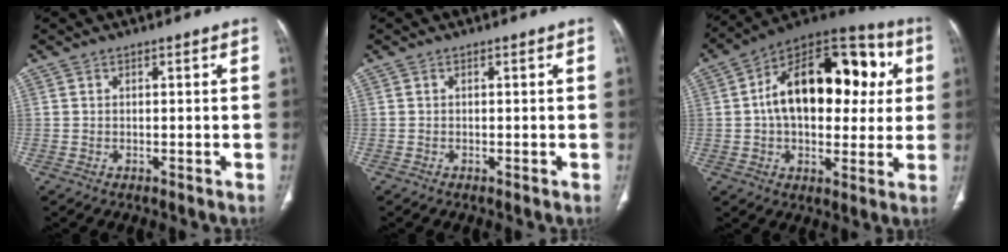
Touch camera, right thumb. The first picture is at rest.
{"total": 0.0}
{"total": 25.1, "force": [3.9, 14.8, 19.9], "torque": [-0.267, 0.030, 0.050]}